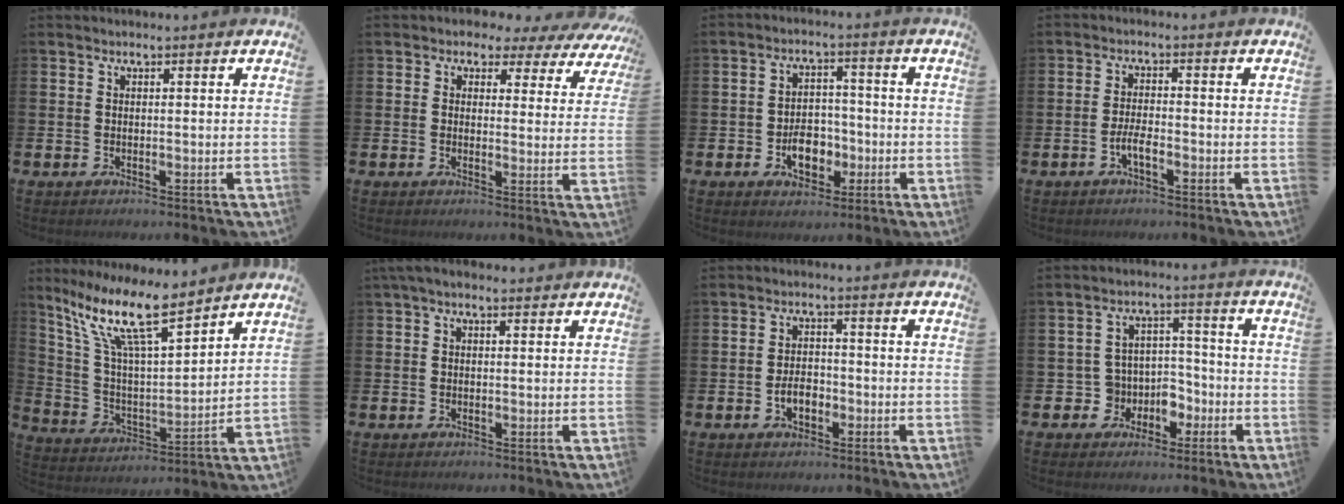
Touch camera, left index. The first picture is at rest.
{"total": 2.5, "force": [1.4, 2.1, 0.4], "torque": [-0.013, -0.018, 0.012]}
{"total": 5.2, "force": [-1.8, 3.7, 3.2], "torque": [-0.043, 0.003, -0.037]}
{"total": 2.6, "force": [-1.2, 0.8, 2.2], "torque": [-0.054, 0.005, -0.025]}
{"total": 13.2, "force": [9.6, 3.0, 8.5], "torque": [-0.188, -0.035, 0.167]}
{"total": 1.6, "force": [0.9, 0.8, 1.1], "torque": [-0.014, 0.005, 0.012]}
{"total": 3.5, "force": [-1.3, 2.2, 2.4], "torque": [-0.035, 0.000, -0.026]}
{"total": 5.4, "force": [-1.7, 5.1, 0.8], "torque": [-0.032, 0.003, -0.032]}